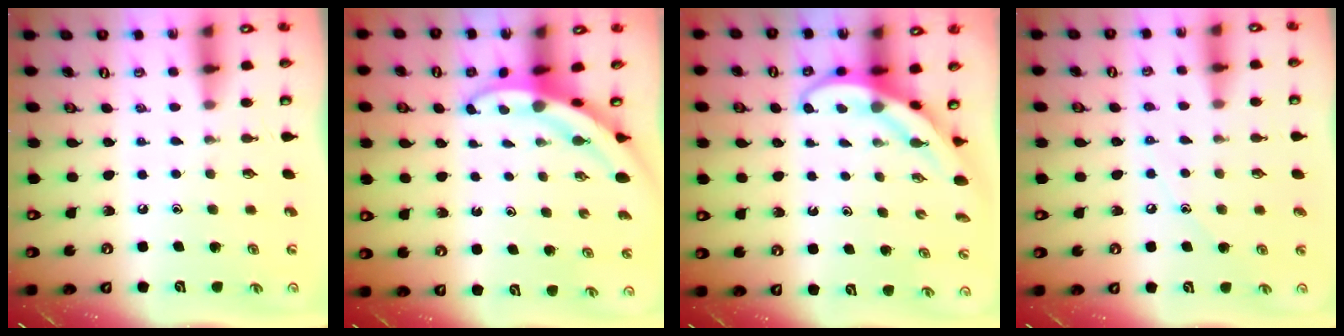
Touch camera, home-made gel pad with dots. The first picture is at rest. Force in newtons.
{"total": 3.1, "press": 3.1, "slide": 0.3}
{"total": 3.9, "press": 3.9, "slide": 0.4}
{"total": 5.7, "press": 5.7, "slide": 0.6}